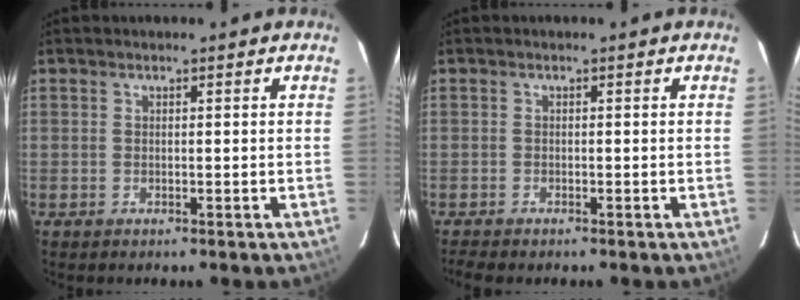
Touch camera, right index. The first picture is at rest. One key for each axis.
{"total": 2.7, "fx": -2.4, "fy": 0.6, "fz": 1.2, "tx": -0.031, "ty": -0.015, "tz": -0.044}